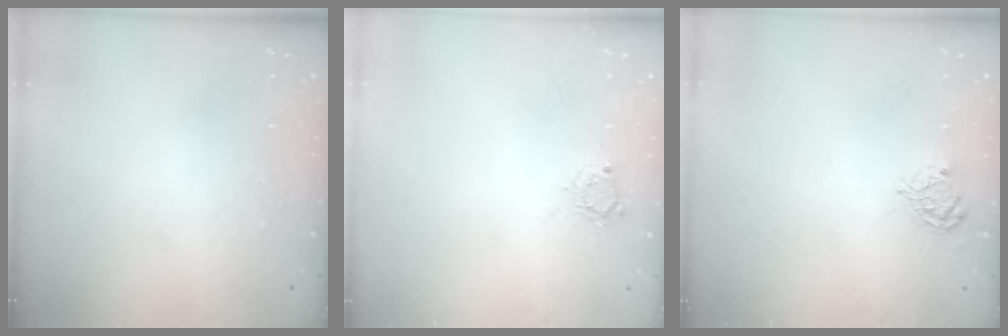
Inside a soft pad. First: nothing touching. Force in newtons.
{"total": 3.7, "press": 3.6, "slide": 0.4}
{"total": 5.9, "press": 5.9, "slide": 0.2}